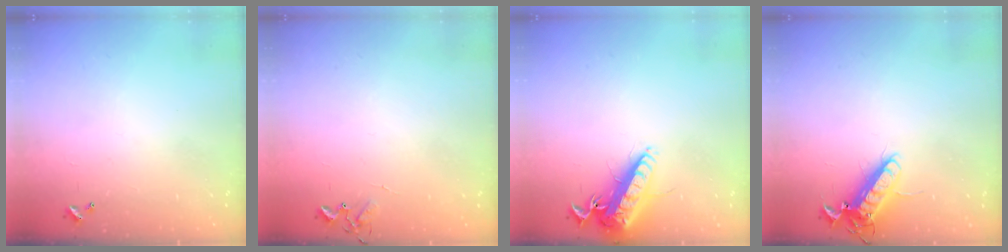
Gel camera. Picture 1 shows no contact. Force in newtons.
{"total": 4.5, "press": 4.5, "slide": 0.5}
{"total": 14.6, "press": 14.4, "slide": 2.8}
{"total": 12.6, "press": 12.4, "slide": 2.4}